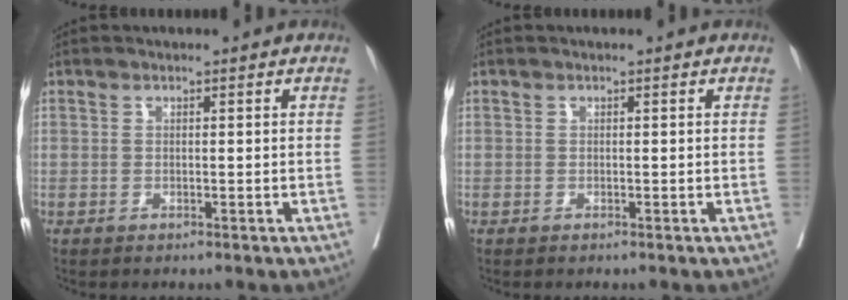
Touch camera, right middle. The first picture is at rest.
{"total": 0.0}